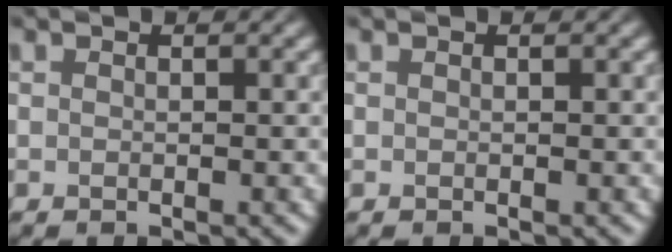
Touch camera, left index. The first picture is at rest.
{"total": 0.0}